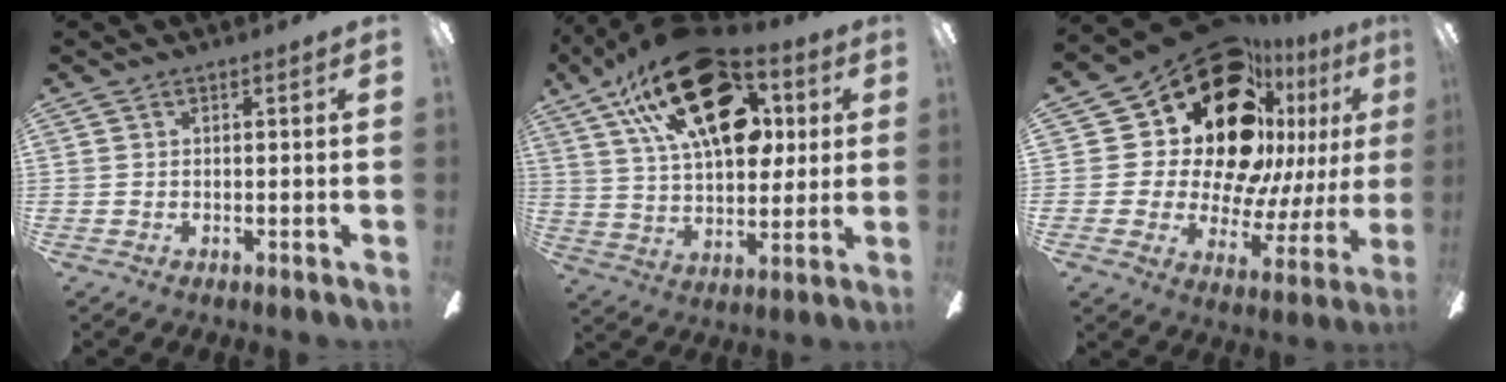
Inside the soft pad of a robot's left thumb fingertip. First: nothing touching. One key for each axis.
{"total": 26.5, "fx": 12.1, "fy": 14.7, "fz": 18.5, "tx": -0.290, "ty": -0.041, "tz": 0.206}
{"total": 27.2, "fx": 13.3, "fy": 16.9, "fz": 16.6, "tx": -0.281, "ty": -0.104, "tz": 0.258}